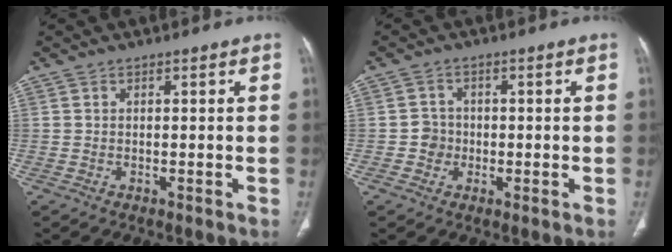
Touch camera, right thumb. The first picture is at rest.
{"total": 3.0, "force": [-0.6, 2.9, 0.8], "torque": [0.005, 0.009, -0.014]}